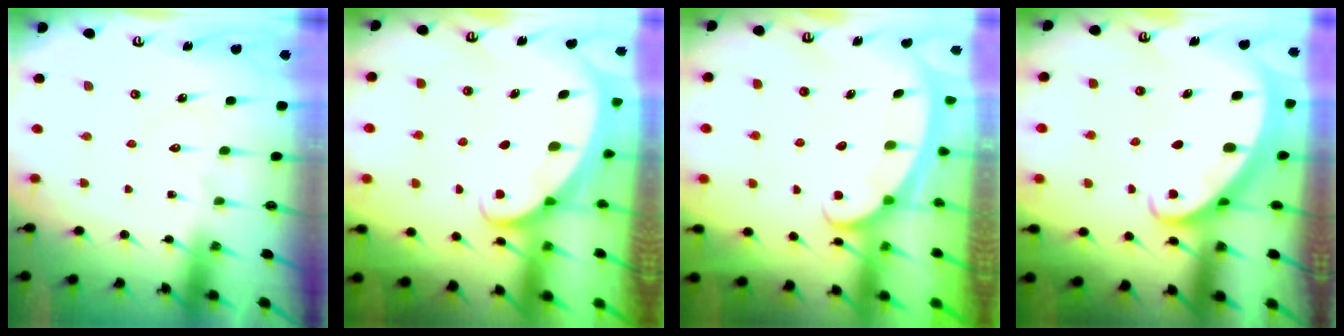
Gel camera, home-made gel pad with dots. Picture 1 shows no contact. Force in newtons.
{"total": 3.1, "press": 3.1, "slide": 0.3}
{"total": 2.3, "press": 2.2, "slide": 0.3}
{"total": 2.7, "press": 2.7, "slide": 0.2}